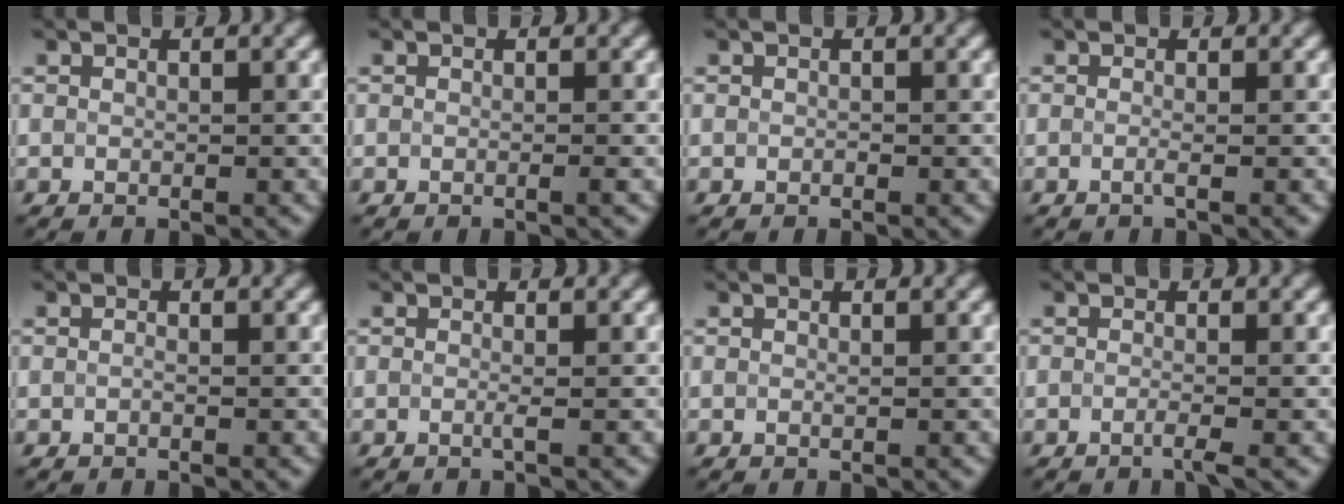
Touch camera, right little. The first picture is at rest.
{"total": 0.7, "force": [-0.5, 0.0, 0.5], "torque": [-0.007, -0.006, -0.013]}
{"total": 0.7, "force": [-0.6, -0.2, -0.3], "torque": [0.000, 0.000, -0.007]}
{"total": 0.7, "force": [-0.7, 0.0, 0.3], "torque": [-0.006, -0.007, -0.014]}
{"total": 0.9, "force": [-0.7, -0.3, -0.4], "torque": [0.002, -0.003, -0.012]}
{"total": 0.6, "force": [-0.6, -0.1, 0.2], "torque": [-0.004, -0.003, -0.010]}
{"total": 0.0}
{"total": 1.3, "force": [-1.2, -0.1, 0.5], "torque": [-0.007, -0.006, -0.024]}